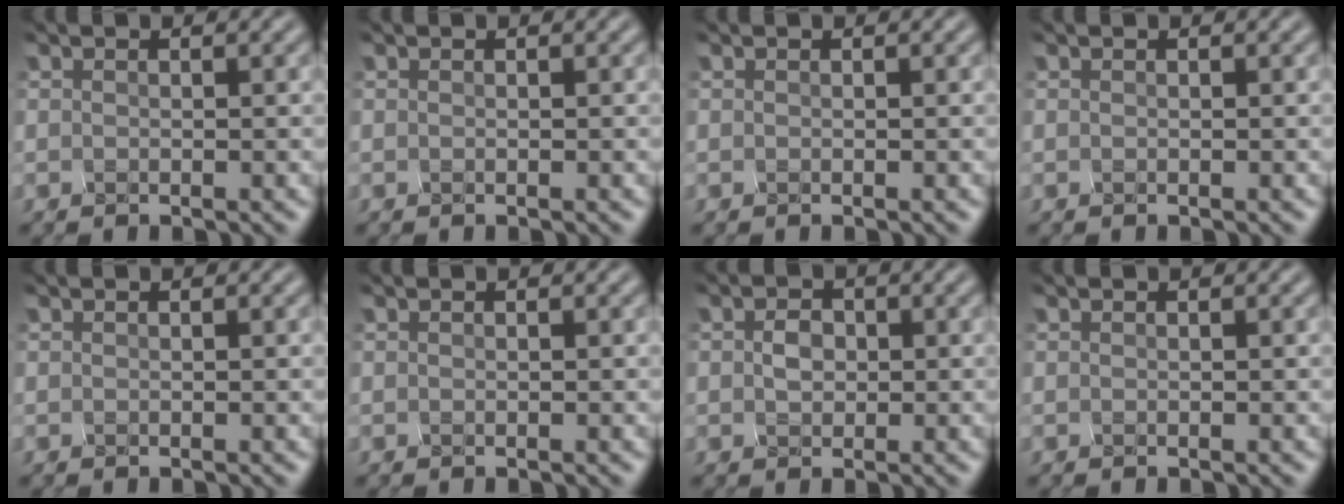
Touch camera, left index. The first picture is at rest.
{"total": 0.0}
{"total": 0.0}
{"total": 0.0}
{"total": 0.0}
{"total": 0.0}
{"total": 1.1, "force": [-0.1, -0.4, -1.0], "torque": [-0.017, 0.000, 0.020]}
{"total": 0.0}